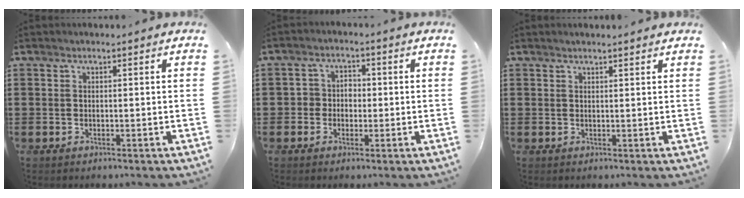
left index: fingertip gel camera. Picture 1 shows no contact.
{"total": 2.6, "force": [-0.6, 2.4, 0.8], "torque": [-0.027, 0.009, -0.017]}
{"total": 1.0, "force": [0.9, 0.0, 0.3], "torque": [-0.008, -0.001, 0.017]}